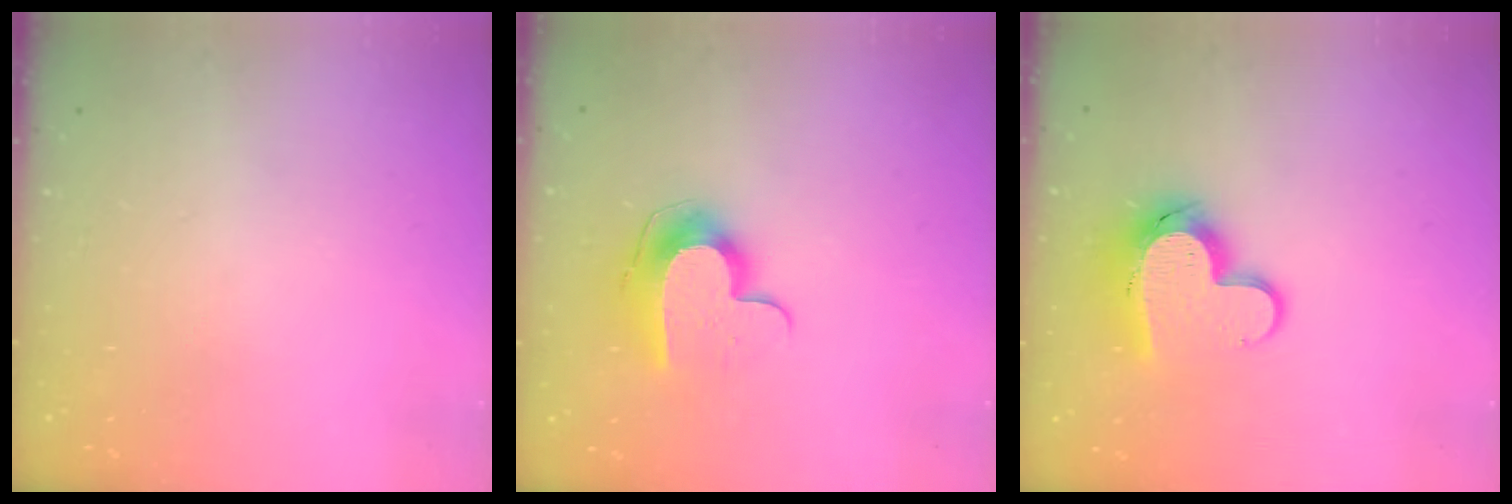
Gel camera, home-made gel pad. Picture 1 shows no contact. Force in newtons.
{"total": 10.8, "press": 10.7, "slide": 1.0}
{"total": 12.5, "press": 12.5, "slide": 1.0}